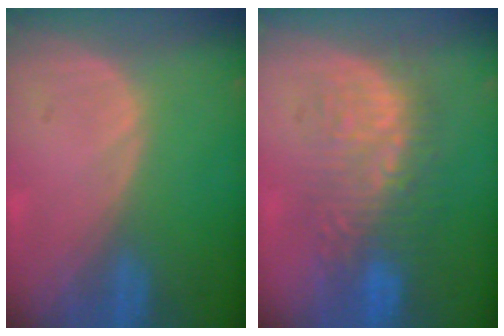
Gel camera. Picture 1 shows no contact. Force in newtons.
{"total": 9.0, "press": 8.8, "slide": 1.6}